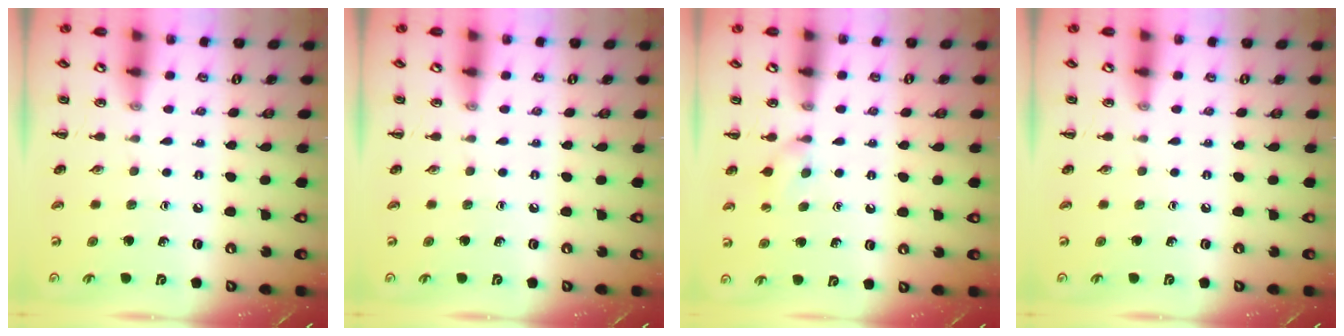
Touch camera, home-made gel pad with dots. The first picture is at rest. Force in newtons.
{"total": 0.0}
{"total": 6.4, "press": 6.1, "slide": 1.9}
{"total": 0.0}